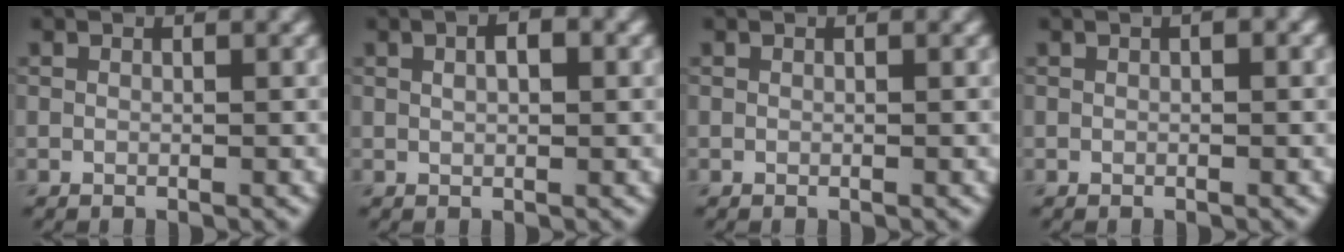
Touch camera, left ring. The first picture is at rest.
{"total": 2.9, "force": [1.1, 1.4, 2.2], "torque": [-0.026, 0.007, 0.003]}
{"total": 0.0}
{"total": 0.9, "force": [0.2, 0.3, 0.8], "torque": [-0.012, 0.003, 0.003]}